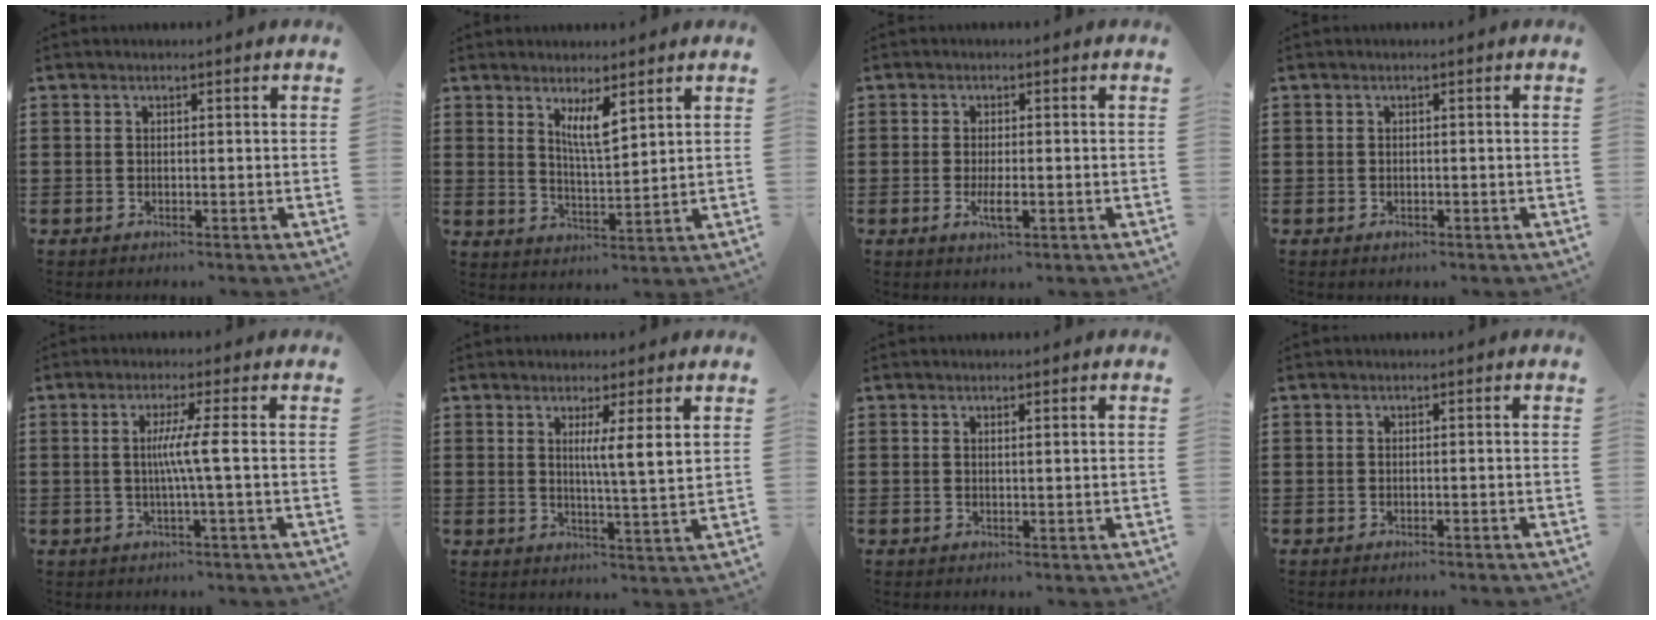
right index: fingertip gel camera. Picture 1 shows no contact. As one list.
[{"total": 5.0, "force": [2.9, 1.1, 4.0], "torque": [-0.085, 0.000, 0.049]}, {"total": 3.6, "force": [-1.2, 1.0, 3.3], "torque": [-0.076, -0.006, -0.026]}, {"total": 0.7, "force": [-0.4, 0.5, 0.4], "torque": [-0.009, -0.003, -0.007]}, {"total": 4.9, "force": [-0.3, -0.8, 4.8], "torque": [-0.088, -0.012, -0.011]}, {"total": 4.3, "force": [1.8, -0.5, 3.8], "torque": [-0.072, -0.011, 0.026]}, {"total": 0.5, "force": [0.1, -0.2, 0.5], "torque": [-0.008, -0.003, 0.003]}, {"total": 0.6, "force": [-0.5, -0.2, 0.1], "torque": [-0.004, -0.004, -0.011]}]